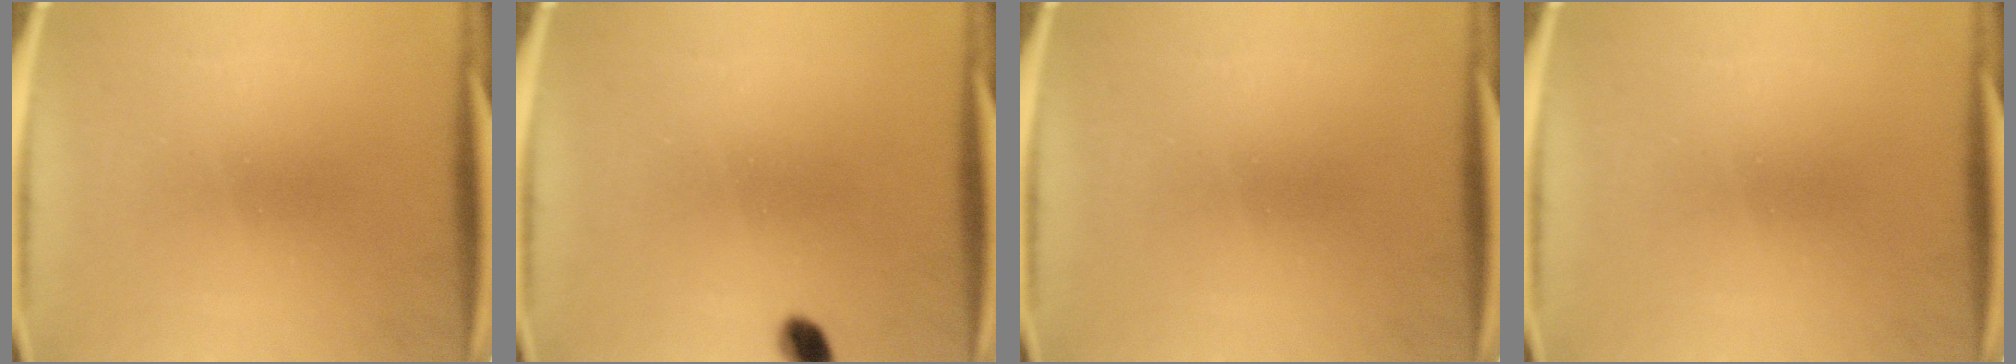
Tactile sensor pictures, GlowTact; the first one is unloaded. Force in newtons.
{"total": 2.9}
{"total": 0.0}
{"total": 0.0}